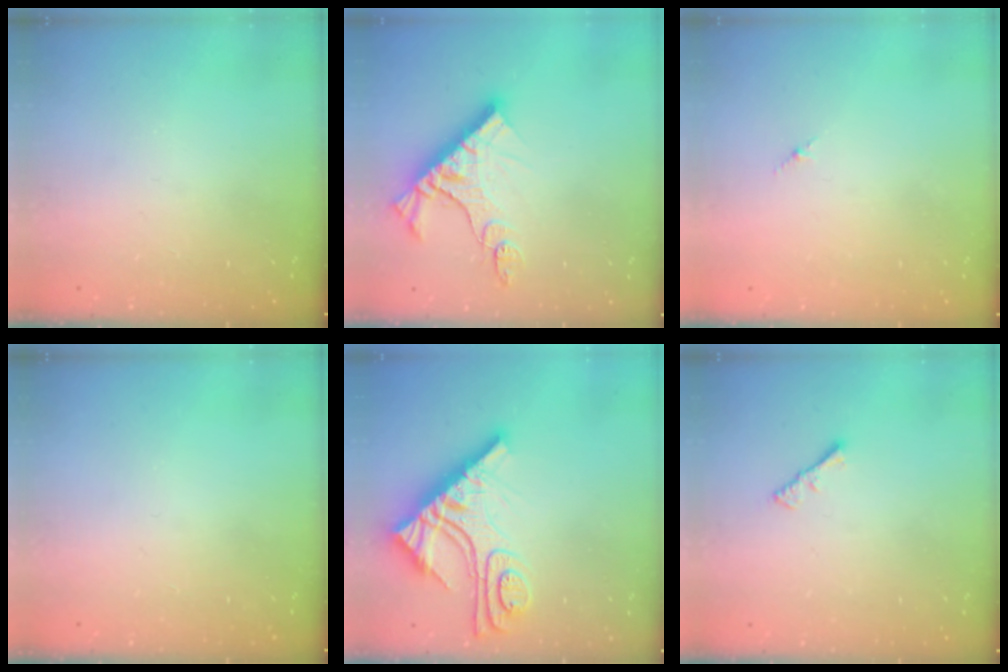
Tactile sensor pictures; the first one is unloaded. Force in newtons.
{"total": 11.8, "press": 11.8, "slide": 1.1}
{"total": 1.8, "press": 1.7, "slide": 0.6}
{"total": 0.0}
{"total": 15.2, "press": 15.1, "slide": 1.4}
{"total": 1.1, "press": 1.1, "slide": 0.4}